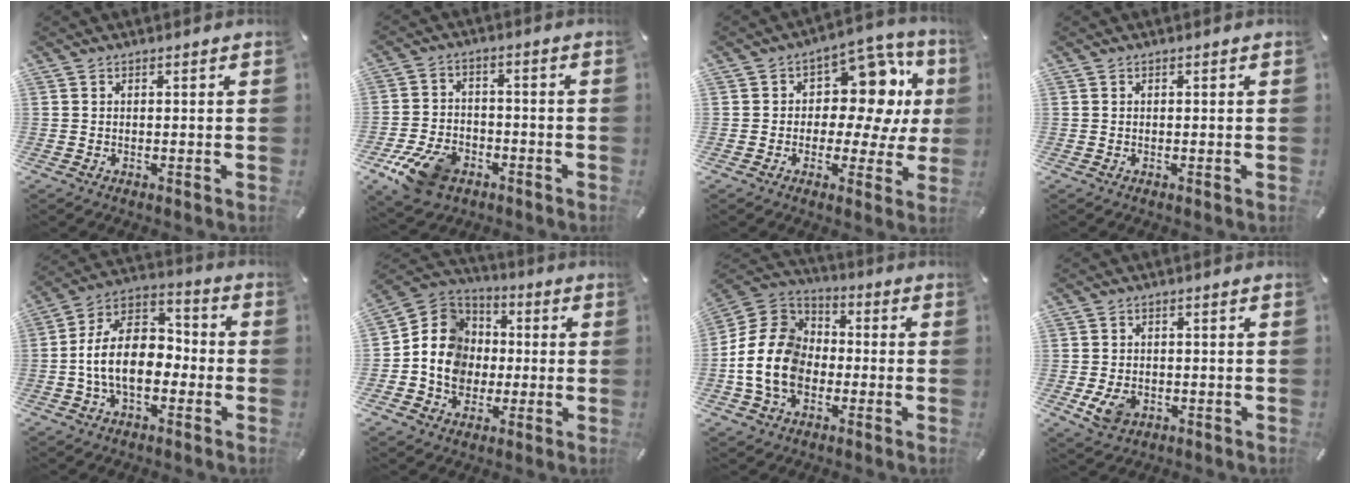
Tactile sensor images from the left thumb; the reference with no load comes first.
{"total": 10.7, "force": [-6.0, 6.9, 5.5], "torque": [-0.111, 0.033, -0.105]}
{"total": 14.8, "force": [3.5, 9.3, 10.9], "torque": [-0.140, -0.025, 0.059]}
{"total": 0.0}
{"total": 14.4, "force": [-3.3, 9.4, 10.3], "torque": [-0.198, 0.020, -0.064]}
{"total": 12.9, "force": [-1.8, 11.8, 4.9], "torque": [-0.124, 0.019, -0.033]}
{"total": 14.7, "force": [-3.5, 11.9, 7.8], "torque": [-0.188, 0.025, -0.067]}
{"total": 5.2, "force": [-1.4, 4.0, 3.0], "torque": [-0.053, -0.003, -0.027]}